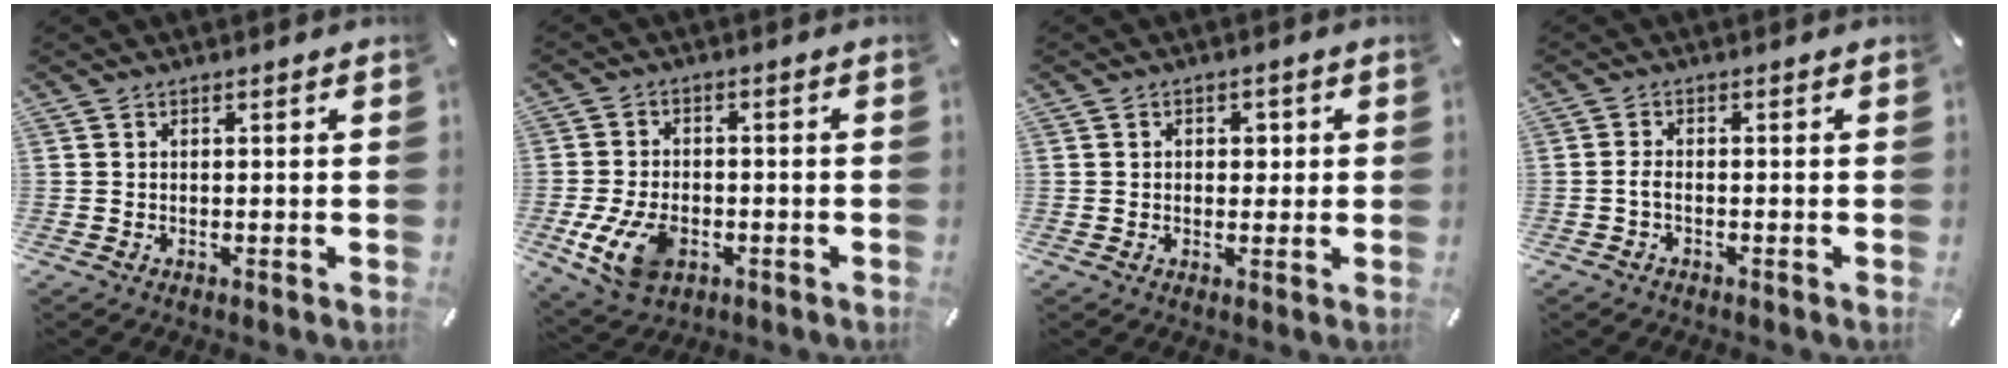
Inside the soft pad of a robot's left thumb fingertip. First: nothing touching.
{"total": 10.4, "force": [-3.5, 6.9, 7.1], "torque": [-0.151, 0.002, -0.062]}
{"total": 2.5, "force": [0.0, 2.1, 1.4], "torque": [-0.014, 0.001, -0.008]}
{"total": 1.9, "force": [-0.9, 0.8, 1.5], "torque": [-0.035, 0.001, -0.019]}